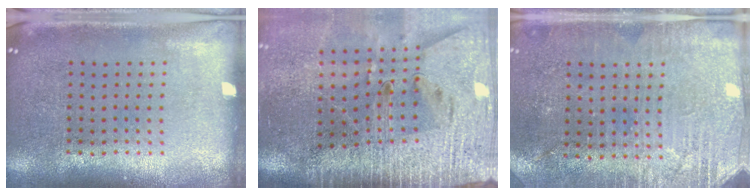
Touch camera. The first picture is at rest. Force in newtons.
{"total": 3.6, "press": 3.0, "slide": 2.0}
{"total": 2.8, "press": 2.7, "slide": 0.7}